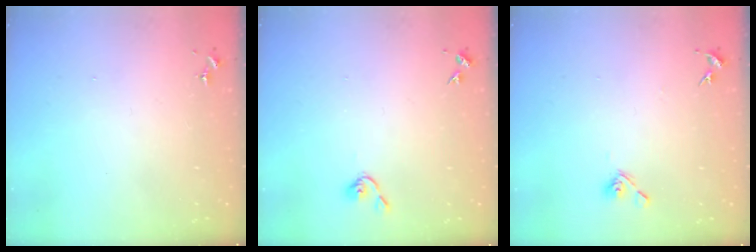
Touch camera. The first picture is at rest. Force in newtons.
{"total": 3.8, "press": 3.7, "slide": 0.6}
{"total": 7.0, "press": 6.8, "slide": 1.8}